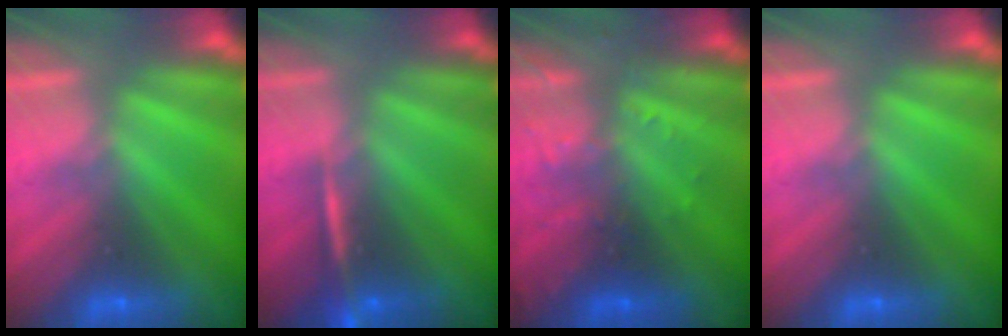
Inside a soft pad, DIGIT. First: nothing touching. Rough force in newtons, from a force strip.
{"total": 2.3}
{"total": 2.9}
{"total": 0.0}